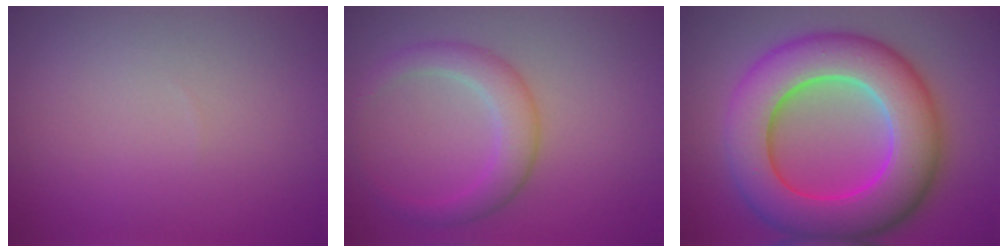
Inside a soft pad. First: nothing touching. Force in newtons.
{"total": 2.6, "press": 2.6, "slide": 0.2}
{"total": 12.0, "press": 12.0, "slide": 0.5}